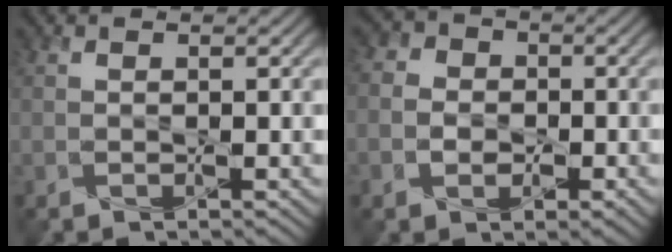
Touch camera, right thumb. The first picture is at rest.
{"total": 5.0, "force": [-1.3, 4.2, 2.3], "torque": [-0.042, -0.002, -0.036]}